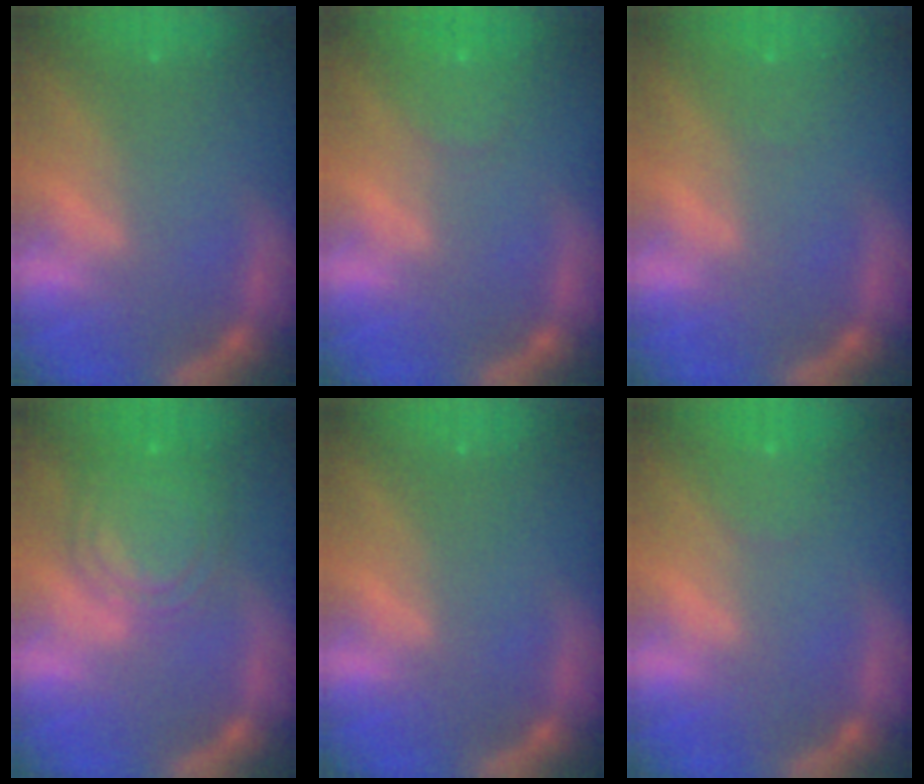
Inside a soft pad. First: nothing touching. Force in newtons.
{"total": 3.0}
{"total": 1.0}
{"total": 8.5}
{"total": 0.0}
{"total": 1.9}